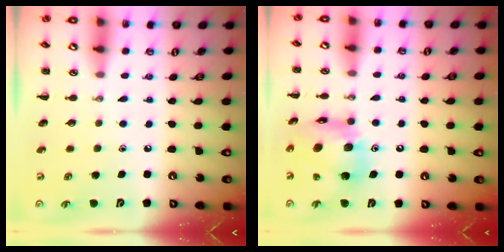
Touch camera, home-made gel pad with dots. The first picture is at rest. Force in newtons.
{"total": 14.8, "press": 14.7, "slide": 2.3}